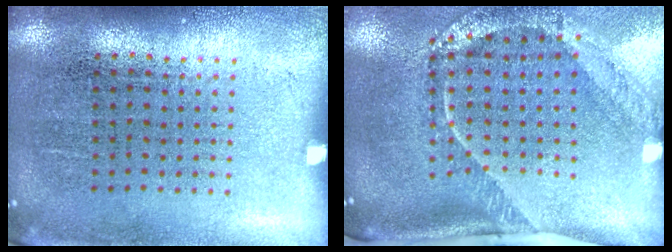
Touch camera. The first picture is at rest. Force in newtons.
{"total": 2.7, "press": 1.8, "slide": 2.0}